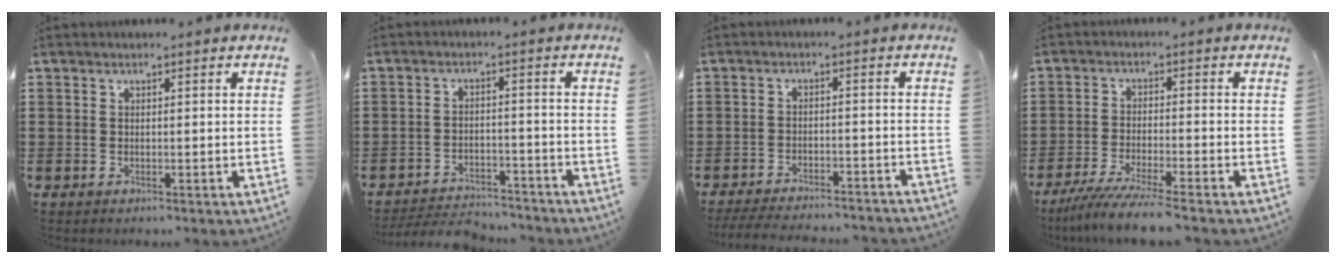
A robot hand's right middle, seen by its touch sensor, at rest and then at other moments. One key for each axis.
{"total": 4.3, "fx": -4.2, "fy": 0.7, "fz": 0.6, "tx": -0.019, "ty": 0.004, "tz": -0.091}
{"total": 4.2, "fx": -4.0, "fy": 0.1, "fz": 1.1, "tx": -0.024, "ty": -0.003, "tz": -0.081}
{"total": 5.4, "fx": -4.8, "fy": -0.5, "fz": 2.3, "tx": -0.056, "ty": -0.023, "tz": -0.096}